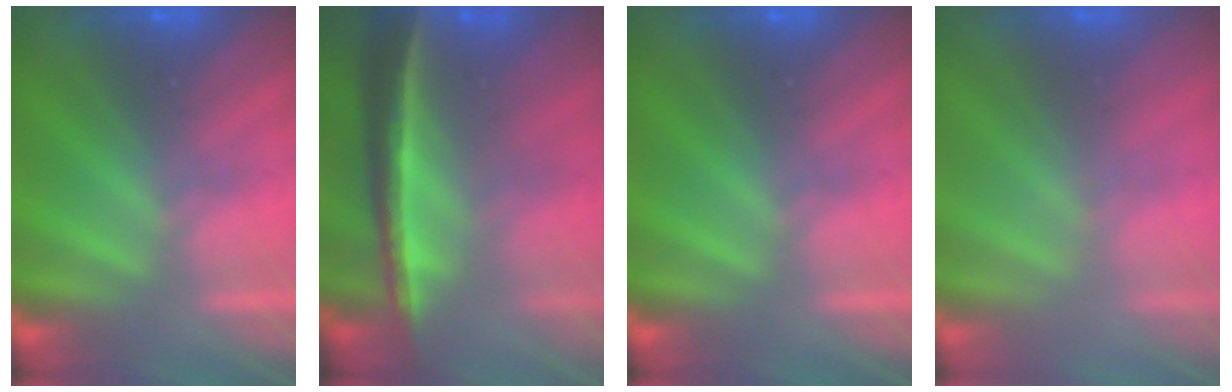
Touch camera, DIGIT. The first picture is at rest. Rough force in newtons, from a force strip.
{"total": 9.2}
{"total": 0.0}
{"total": 2.9}